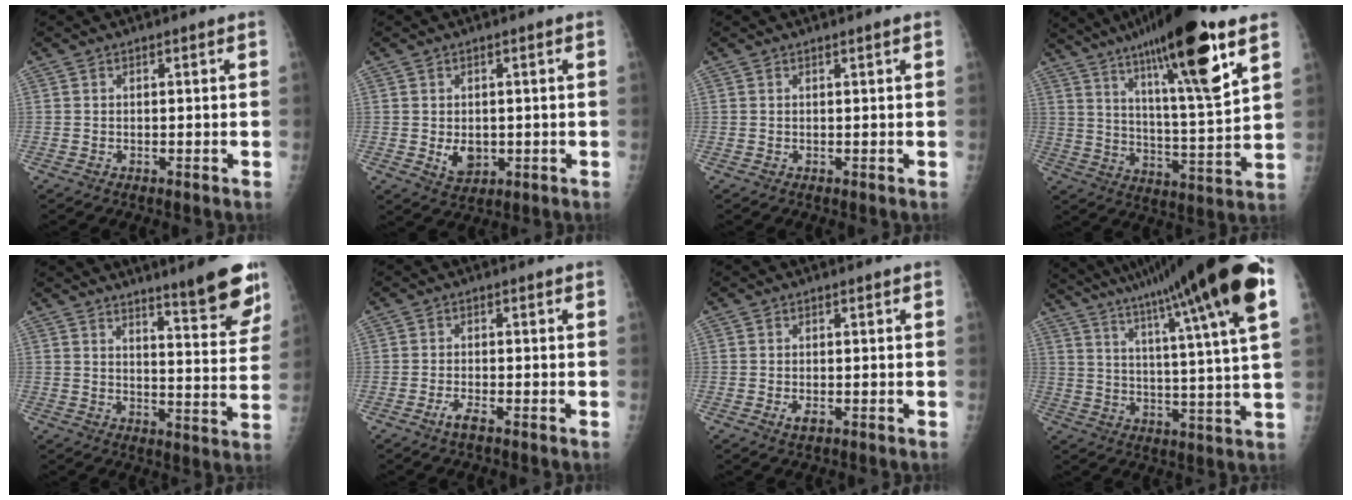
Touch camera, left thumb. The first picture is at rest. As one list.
[{"total": 4.5, "force": [-0.4, 3.4, 2.9], "torque": [-0.030, -0.006, 0.006]}, {"total": 0.5, "force": [0.5, 0.0, 0.2], "torque": [-0.006, 0.001, 0.007]}, {"total": 22.1, "force": [12.9, 3.4, 17.7], "torque": [-0.278, -0.048, 0.208]}, {"total": 12.8, "force": [9.3, 1.9, 8.6], "torque": [-0.083, -0.067, 0.126]}, {"total": 2.2, "force": [-1.4, 0.4, 1.7], "torque": [-0.042, 0.003, -0.032]}, {"total": 1.8, "force": [-0.5, 1.0, 1.4], "torque": [-0.025, -0.002, -0.008]}, {"total": 27.9, "force": [17.2, 2.1, 21.9], "torque": [-0.332, -0.038, 0.250]}]